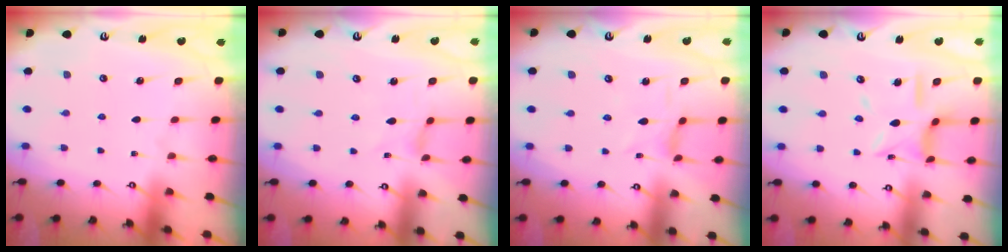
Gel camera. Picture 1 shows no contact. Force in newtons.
{"total": 0.0}
{"total": 2.4, "press": 2.4, "slide": 0.3}
{"total": 10.7, "press": 10.7, "slide": 0.8}